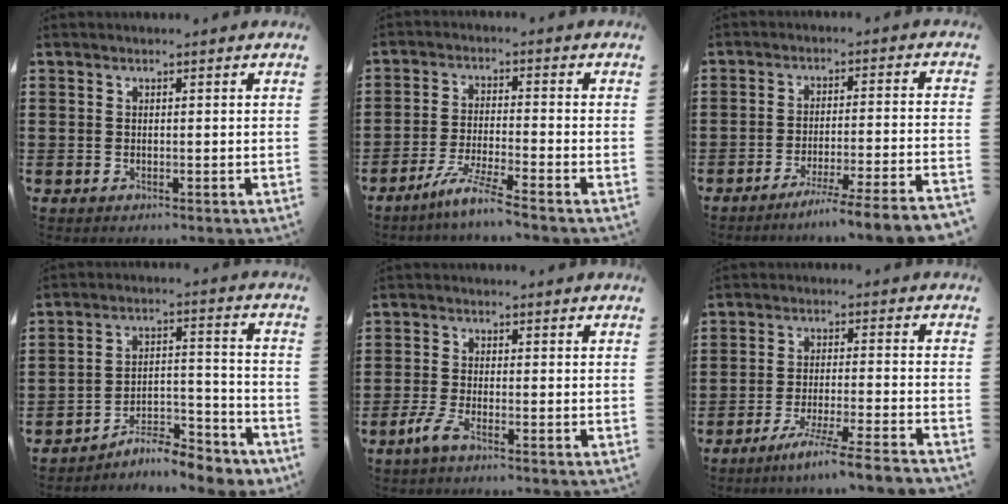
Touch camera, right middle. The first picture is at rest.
{"total": 5.9, "force": [-5.0, -0.5, 2.9], "torque": [-0.067, -0.018, -0.098]}
{"total": 5.9, "force": [-5.2, -1.3, 2.5], "torque": [-0.036, -0.021, -0.100]}
{"total": 7.1, "force": [-6.9, 0.9, 1.4], "torque": [-0.015, 0.013, -0.135]}
{"total": 3.3, "force": [-2.2, 0.5, 2.3], "torque": [-0.059, -0.008, -0.046]}
{"total": 6.7, "force": [-5.8, -1.0, 3.1], "torque": [-0.050, -0.018, -0.109]}